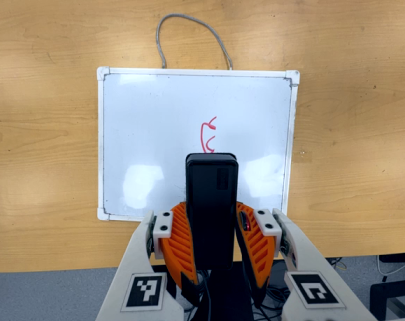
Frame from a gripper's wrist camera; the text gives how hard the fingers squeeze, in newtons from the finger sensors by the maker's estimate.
{"total": 7.5, "left": 5.9, "right": 9.2}